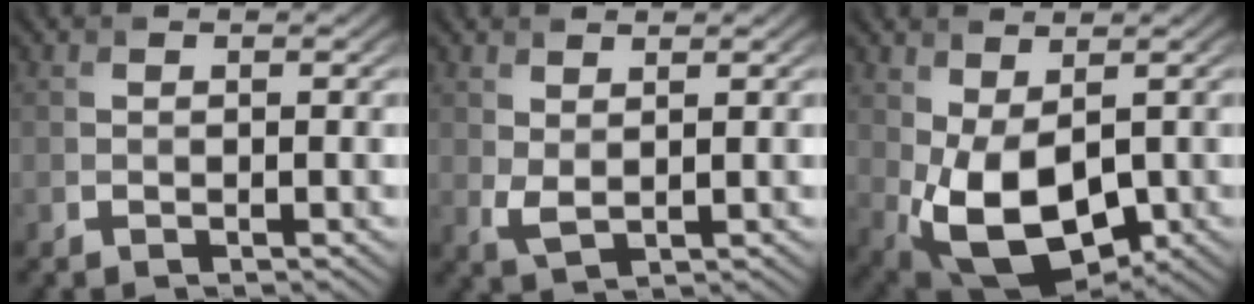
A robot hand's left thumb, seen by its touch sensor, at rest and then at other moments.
{"total": 2.2, "force": [1.2, 0.9, 1.6], "torque": [-0.041, -0.003, 0.027]}
{"total": 9.7, "force": [-0.6, 5.7, 7.9], "torque": [-0.180, -0.021, -0.004]}